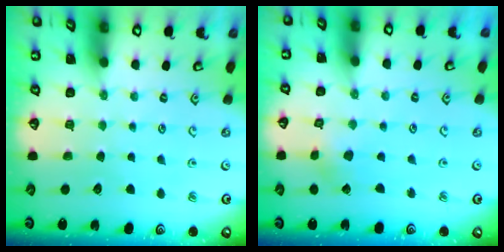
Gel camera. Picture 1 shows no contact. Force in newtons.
{"total": 2.1, "press": 2.1, "slide": 0.2}